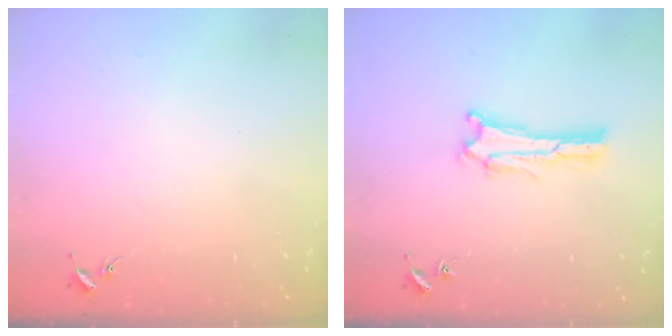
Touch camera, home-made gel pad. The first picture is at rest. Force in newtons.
{"total": 0.6, "press": 0.5, "slide": 0.2}